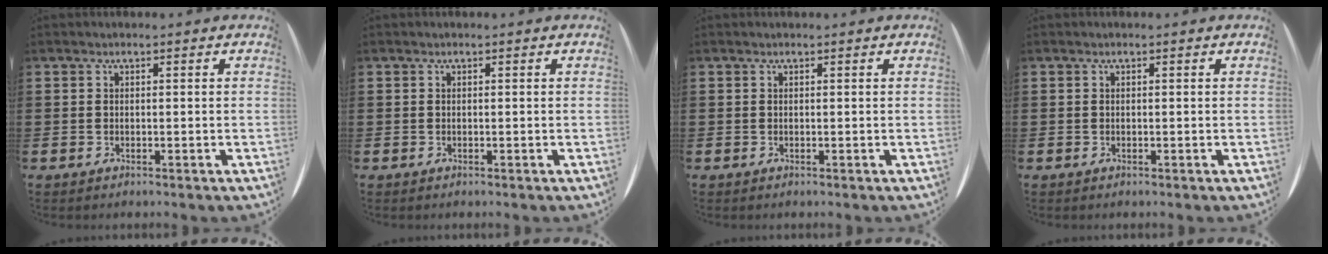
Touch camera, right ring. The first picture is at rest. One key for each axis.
{"total": 0.0}
{"total": 0.0}
{"total": 0.0}